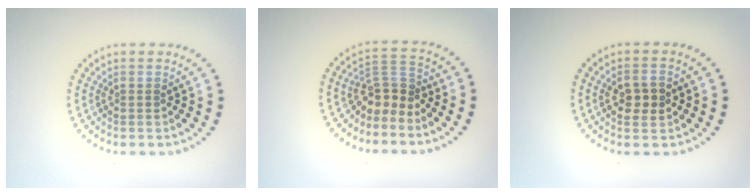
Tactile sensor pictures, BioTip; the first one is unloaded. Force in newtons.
{"total": 3.0, "press": 2.2, "slide": 2.0}
{"total": 2.6, "press": 2.6, "slide": 0.2}